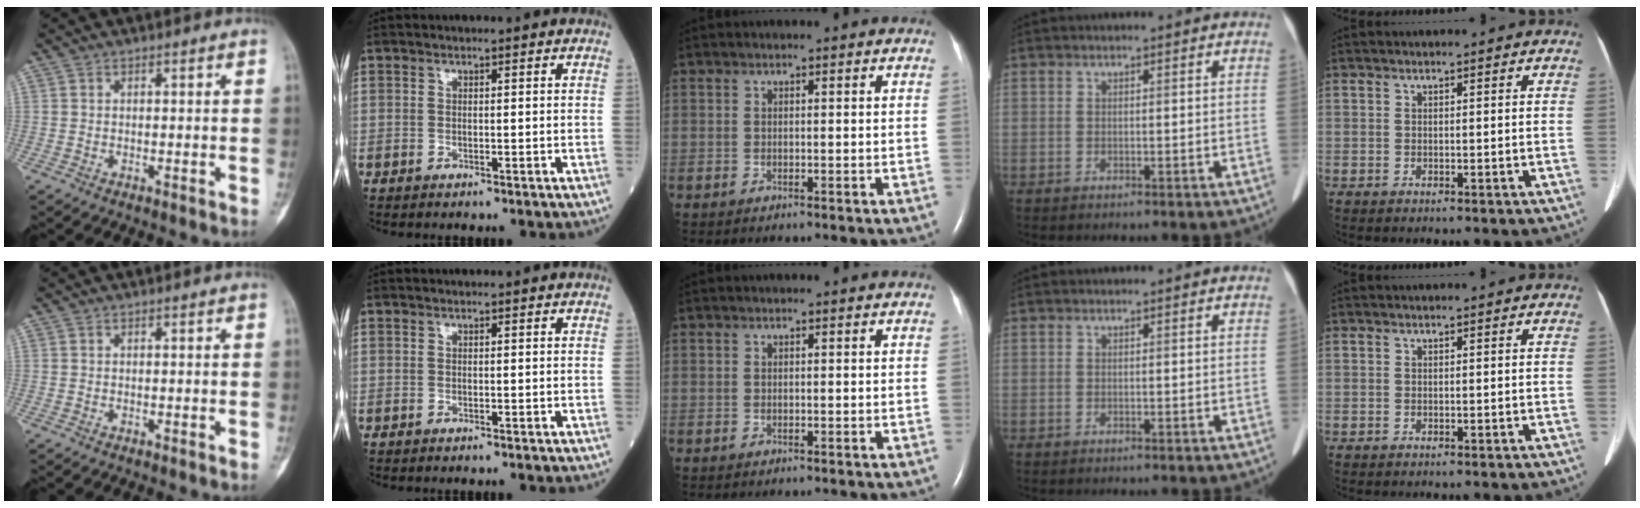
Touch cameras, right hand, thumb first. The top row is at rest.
{}